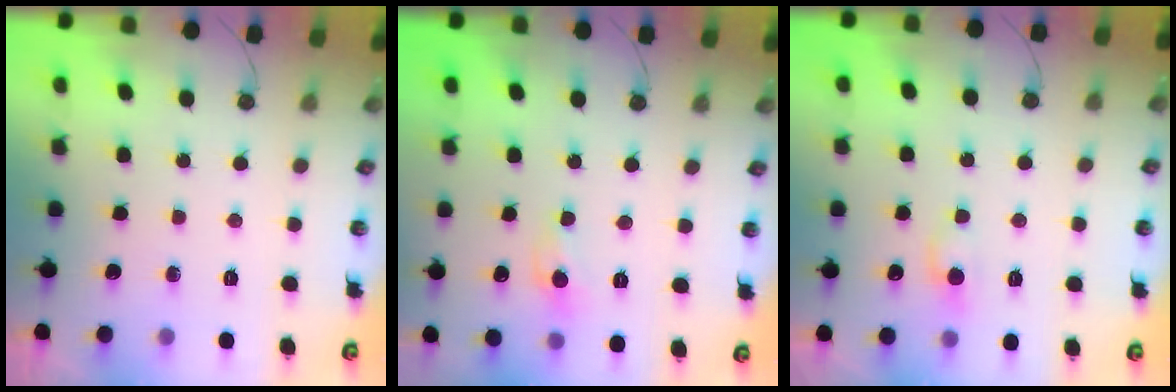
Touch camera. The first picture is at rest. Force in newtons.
{"total": 0.0}
{"total": 1.1, "press": 0.8, "slide": 0.6}